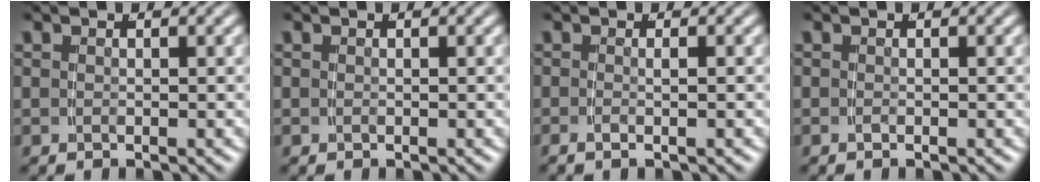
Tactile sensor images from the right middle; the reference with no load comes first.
{"total": 0.0}
{"total": 1.2, "force": [-0.9, -0.1, 0.7], "torque": [-0.019, -0.005, -0.011]}
{"total": 0.5, "force": [-0.3, -0.4, 0.0], "torque": [-0.001, -0.002, -0.004]}